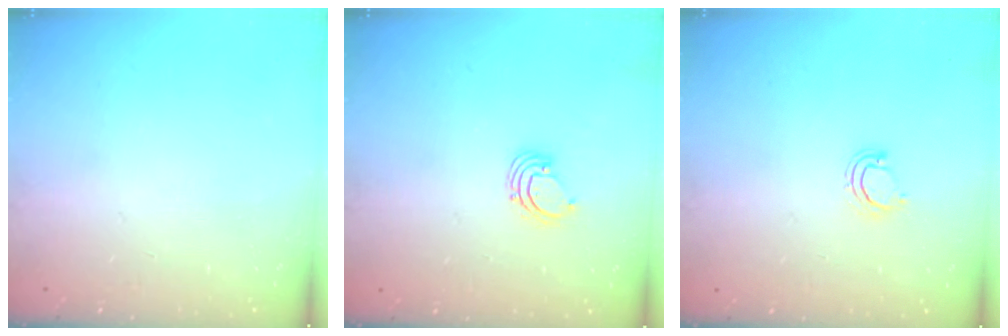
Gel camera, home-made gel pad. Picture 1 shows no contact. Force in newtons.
{"total": 1.6, "press": 1.6, "slide": 0.1}
{"total": 2.2, "press": 2.2, "slide": 0.1}